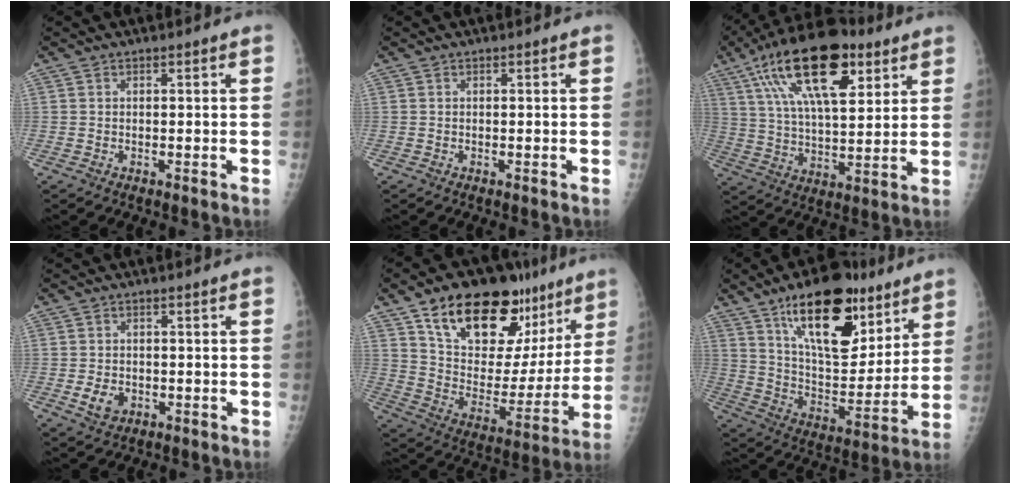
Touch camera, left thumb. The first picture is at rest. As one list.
[{"total": 0.0}, {"total": 22.2, "force": [10.7, 9.6, 16.9], "torque": [-0.279, -0.018, 0.183]}, {"total": 3.6, "force": [-0.9, 2.8, 2.1], "torque": [-0.030, 0.000, -0.009]}, {"total": 26.7, "force": [16.2, 14.2, 15.8], "torque": [-0.198, -0.041, 0.261]}, {"total": 23.6, "force": [13.7, 10.5, 16.1], "torque": [-0.205, -0.061, 0.228]}]